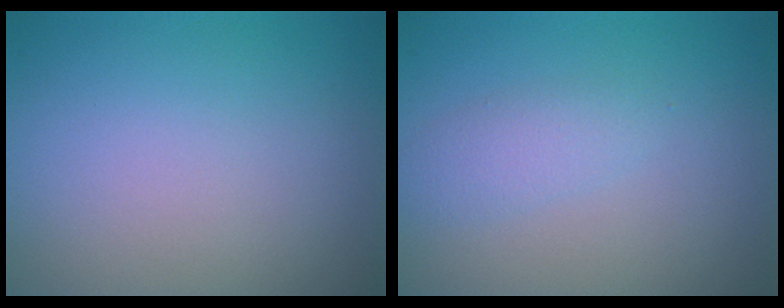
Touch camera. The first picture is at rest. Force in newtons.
{"total": 1.7, "press": 1.7, "slide": 0.0}